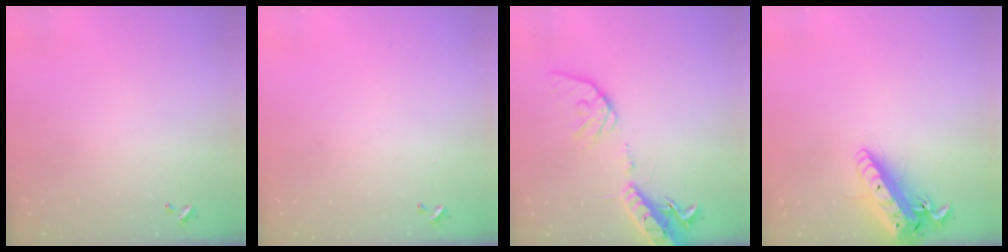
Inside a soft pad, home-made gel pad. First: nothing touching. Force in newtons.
{"total": 0.0}
{"total": 17.5, "press": 17.1, "slide": 3.5}
{"total": 16.9, "press": 16.6, "slide": 3.2}